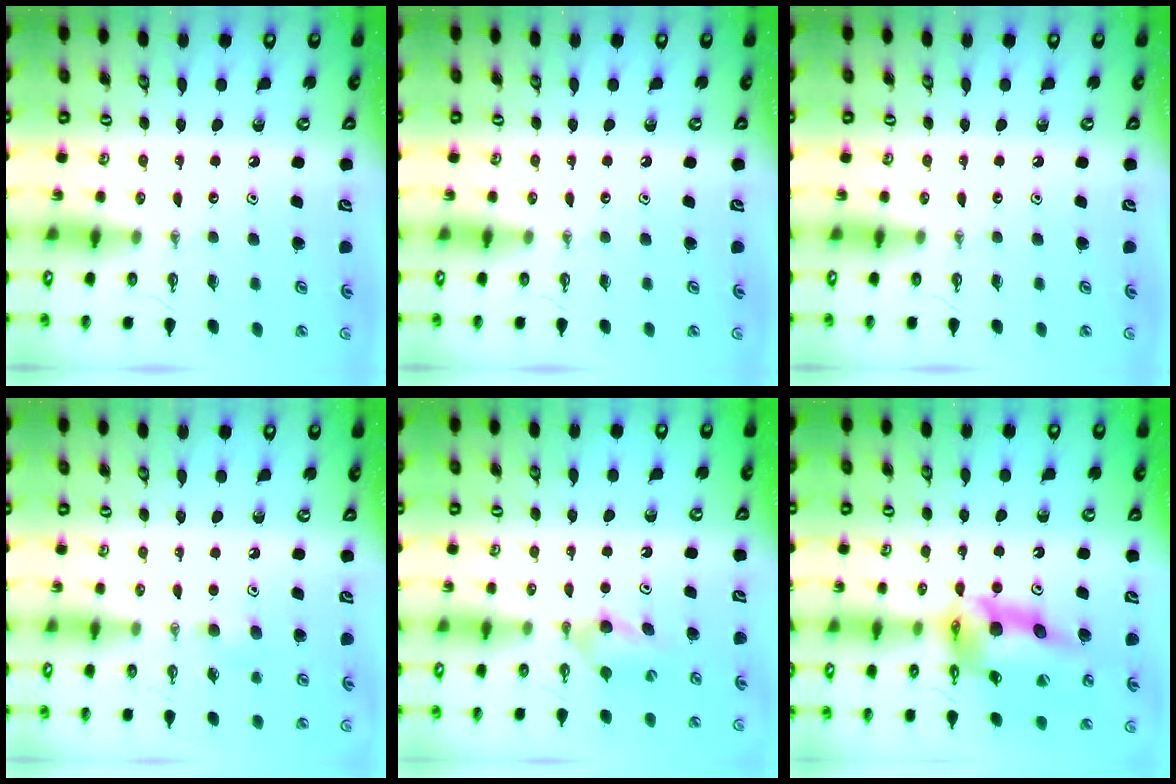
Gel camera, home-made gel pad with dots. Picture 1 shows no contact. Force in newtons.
{"total": 0.0}
{"total": 0.0}
{"total": 3.3, "press": 3.1, "slide": 1.1}
{"total": 5.4, "press": 5.3, "slide": 1.2}
{"total": 16.6, "press": 16.5, "slide": 1.6}